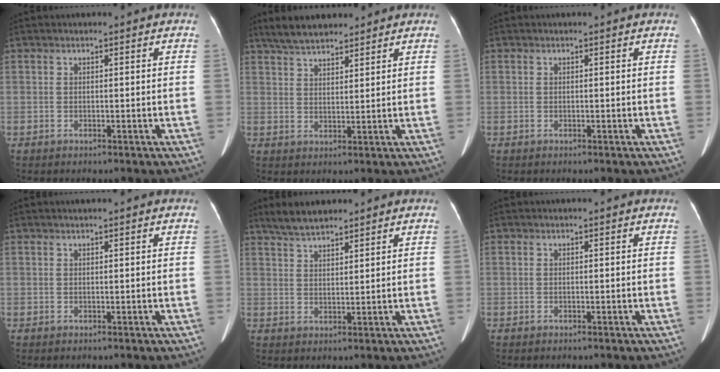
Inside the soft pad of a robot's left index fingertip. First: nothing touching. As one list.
[{"total": 7.1, "force": [6.1, 1.9, 3.1], "torque": [-0.058, 0.022, 0.109]}, {"total": 0.0}, {"total": 0.9, "force": [0.7, -0.1, 0.5], "torque": [-0.009, 0.009, 0.014]}, {"total": 5.1, "force": [4.5, 1.1, 2.2], "torque": [-0.051, 0.015, 0.085]}, {"total": 0.0}]